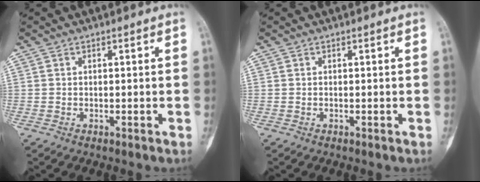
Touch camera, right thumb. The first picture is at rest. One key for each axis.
{"total": 0.0}